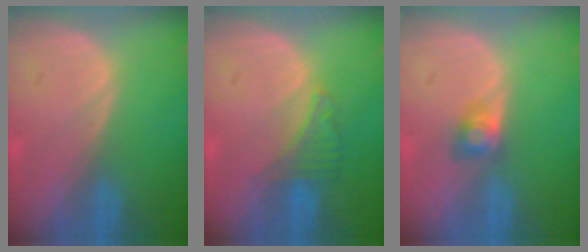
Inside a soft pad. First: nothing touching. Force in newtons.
{"total": 3.2, "press": 3.2, "slide": 0.2}
{"total": 2.6, "press": 2.5, "slide": 0.7}